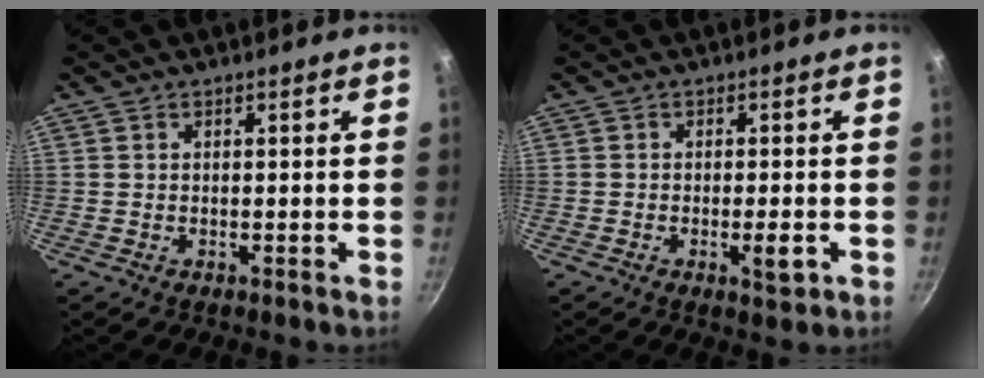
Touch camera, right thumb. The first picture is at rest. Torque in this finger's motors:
{"motor_torque": [2.85, -0.23, 0.83, -1.94, 0.32]}